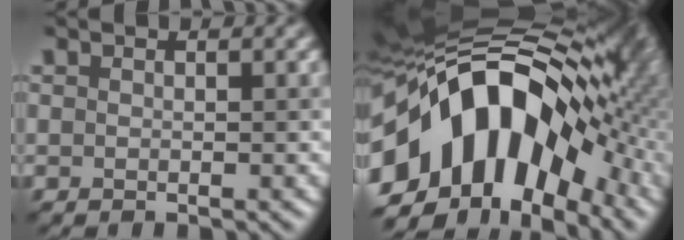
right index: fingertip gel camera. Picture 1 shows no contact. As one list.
[{"total": 17.5, "force": [-1.0, 11.3, 13.3], "torque": [-0.197, 0.020, -0.035]}]